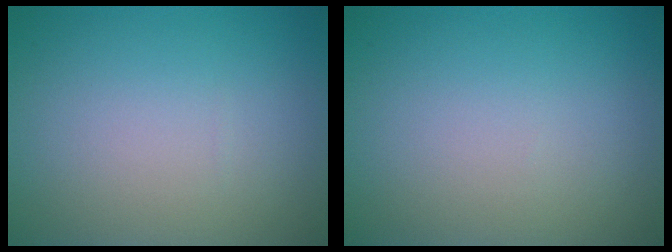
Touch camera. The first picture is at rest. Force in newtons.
{"total": 0.0}